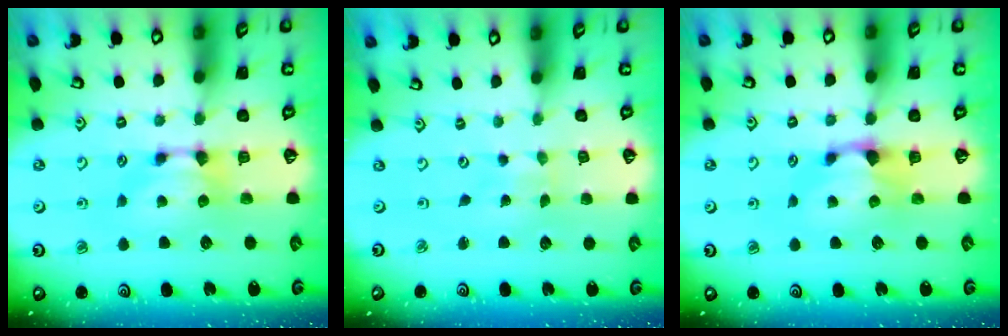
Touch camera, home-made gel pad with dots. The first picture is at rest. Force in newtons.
{"total": 5.4, "press": 5.4, "slide": 0.2}
{"total": 1.2, "press": 0.8, "slide": 0.9}